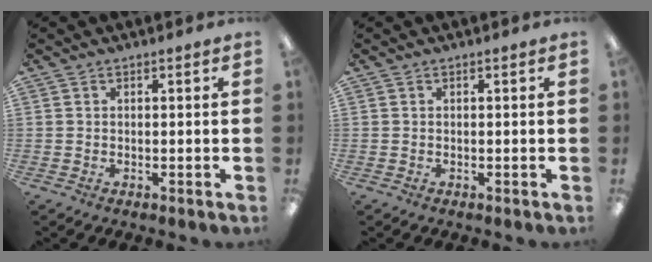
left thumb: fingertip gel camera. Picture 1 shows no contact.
{"total": 0.0}